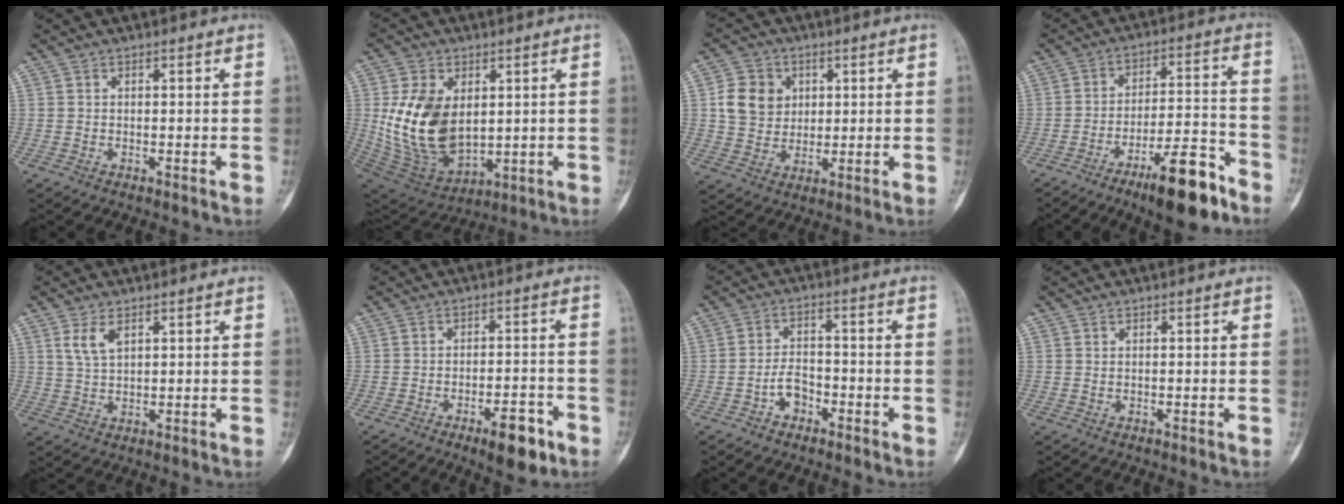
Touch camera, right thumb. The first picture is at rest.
{"total": 17.2, "force": [2.0, 11.1, 12.9], "torque": [-0.224, -0.019, 0.062]}
{"total": 8.7, "force": [2.0, 7.5, 4.0], "torque": [-0.045, -0.005, 0.039]}
{"total": 13.9, "force": [-9.0, 3.7, 9.9], "torque": [-0.153, 0.067, -0.142]}
{"total": 4.2, "force": [2.1, 2.0, 3.0], "torque": [-0.059, -0.007, 0.047]}
{"total": 7.6, "force": [-4.2, 2.8, 5.6], "torque": [-0.072, 0.020, -0.056]}
{"total": 4.6, "force": [-2.4, 3.0, 2.4], "torque": [-0.028, 0.025, -0.046]}
{"total": 0.0}